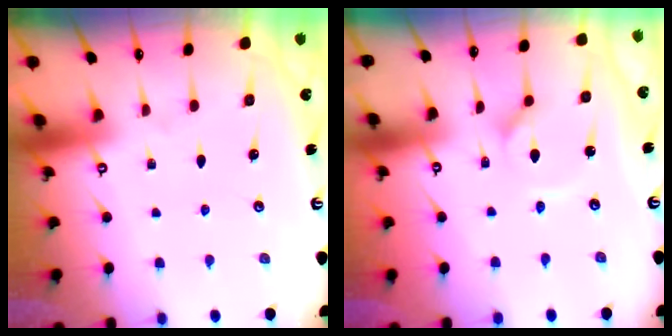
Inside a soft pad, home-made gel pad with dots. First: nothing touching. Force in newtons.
{"total": 1.8, "press": 1.7, "slide": 0.2}